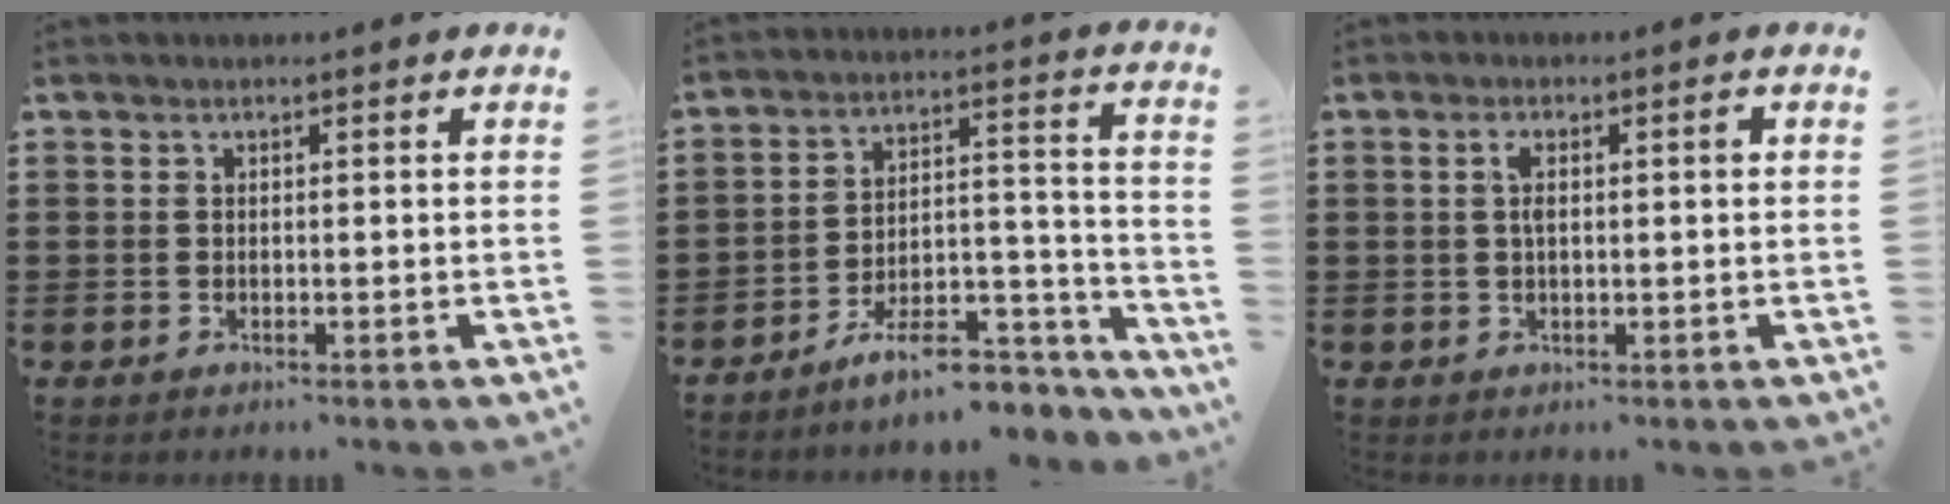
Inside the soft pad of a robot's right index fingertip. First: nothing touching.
{"total": 8.5, "force": [-7.6, 1.9, 3.4], "torque": [-0.048, 0.027, -0.140]}
{"total": 2.8, "force": [0.4, 0.7, 2.7], "torque": [-0.052, 0.001, 0.003]}